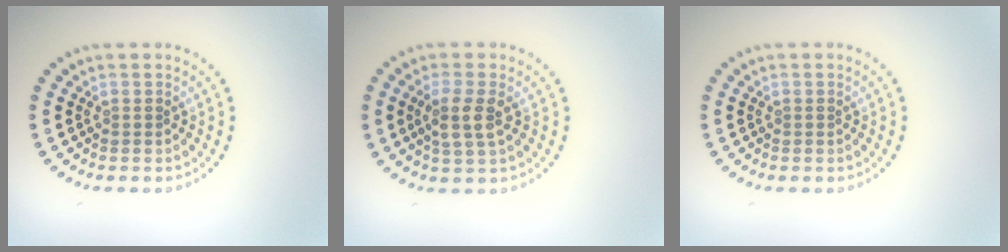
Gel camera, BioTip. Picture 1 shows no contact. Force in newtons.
{"total": 2.6, "press": 2.5, "slide": 0.9}
{"total": 0.0}